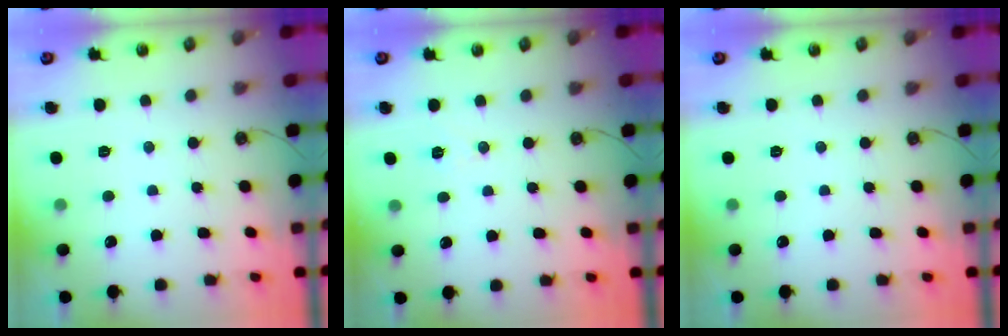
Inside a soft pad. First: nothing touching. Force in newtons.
{"total": 6.2, "press": 4.3, "slide": 4.5}
{"total": 0.0}